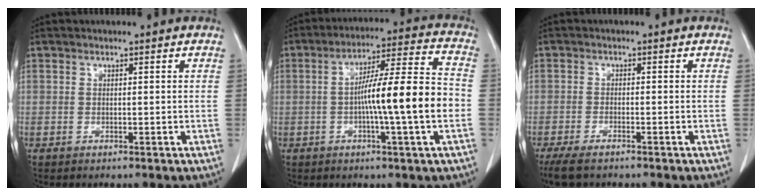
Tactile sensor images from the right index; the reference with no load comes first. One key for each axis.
{"total": 14.0, "fx": -2.3, "fy": -0.1, "fz": 13.8, "tx": -0.223, "ty": 0.013, "tz": -0.043}
{"total": 5.0, "fx": -3.8, "fy": 1.2, "fz": 2.9, "tx": -0.053, "ty": -0.011, "tz": -0.060}